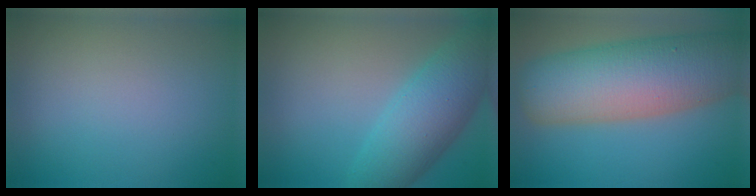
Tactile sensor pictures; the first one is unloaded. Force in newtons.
{"total": 6.9, "press": 6.9, "slide": 0.2}
{"total": 12.3, "press": 12.3, "slide": 0.8}